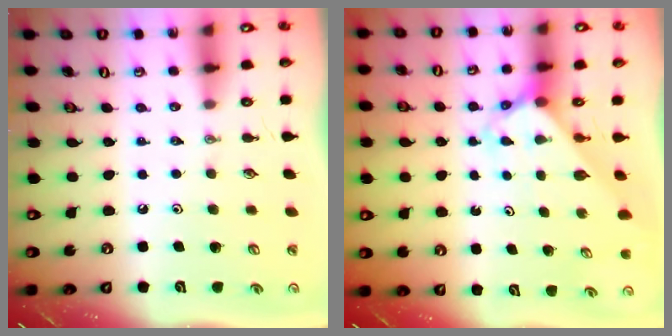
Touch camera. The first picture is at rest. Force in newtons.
{"total": 2.6, "press": 2.6, "slide": 0.1}